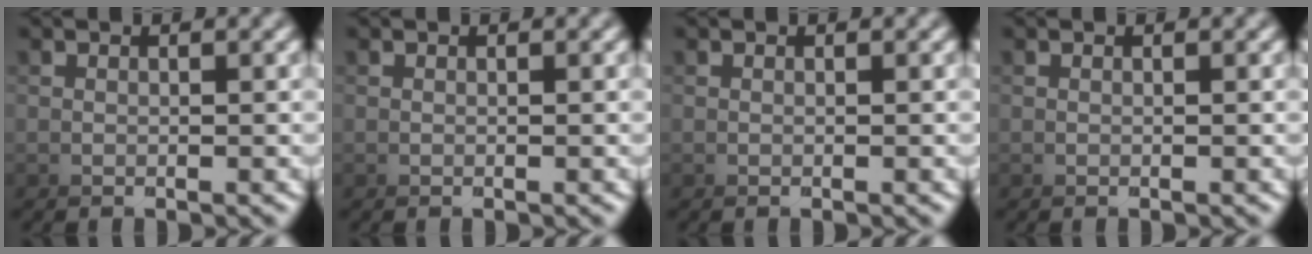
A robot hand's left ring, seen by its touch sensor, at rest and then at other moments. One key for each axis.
{"total": 0.0}
{"total": 0.0}
{"total": 0.0}